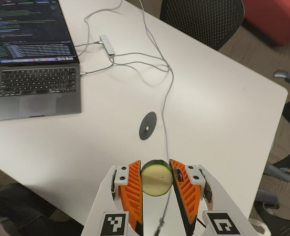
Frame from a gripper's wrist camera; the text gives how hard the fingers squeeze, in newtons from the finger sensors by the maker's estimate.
{"total": 13.1, "left": 14.2, "right": 12.0}